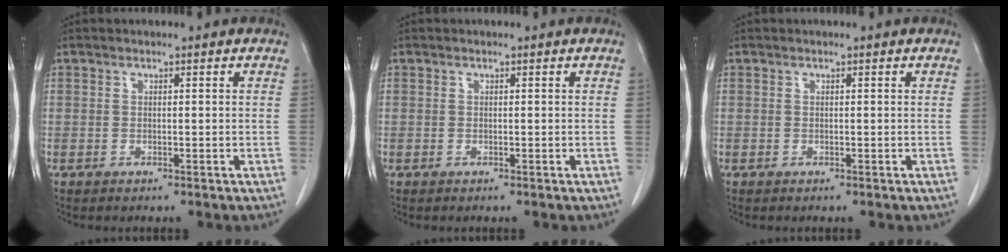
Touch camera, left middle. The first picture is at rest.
{"total": 0.0}
{"total": 0.0}